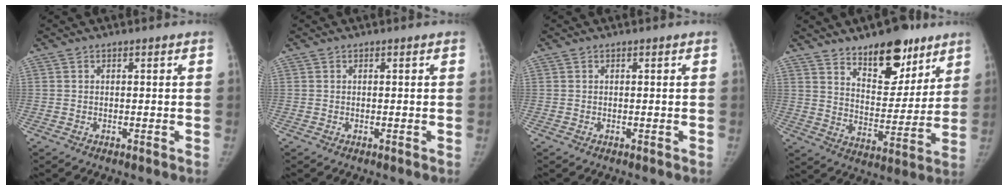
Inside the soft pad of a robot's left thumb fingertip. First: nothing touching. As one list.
[{"total": 0.0}, {"total": 0.0}, {"total": 15.8, "force": [10.8, 7.5, 8.8], "torque": [-0.076, -0.074, 0.174]}]